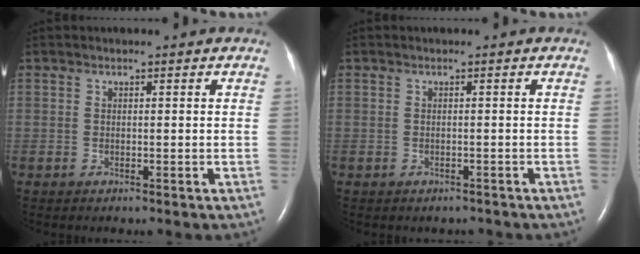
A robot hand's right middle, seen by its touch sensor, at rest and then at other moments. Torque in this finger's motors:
{"motor_torque": [-0.16, 0.16, -0.03, 0.02]}